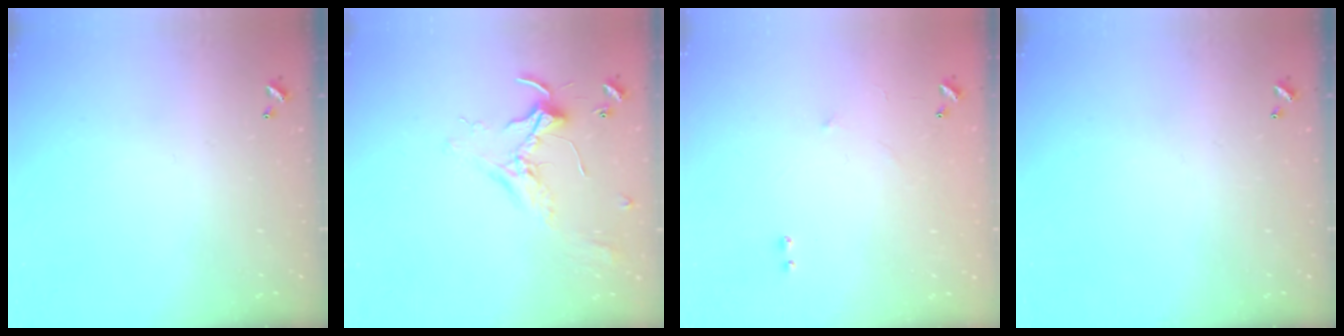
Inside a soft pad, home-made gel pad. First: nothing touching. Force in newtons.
{"total": 2.1, "press": 2.1, "slide": 0.5}
{"total": 6.1, "press": 6.0, "slide": 0.8}
{"total": 0.0}